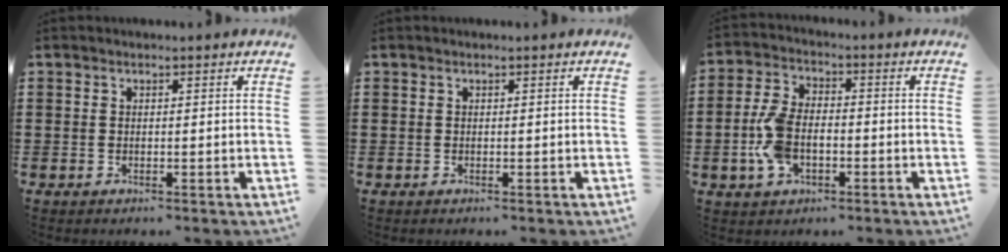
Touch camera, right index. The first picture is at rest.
{"total": 0.0}
{"total": 7.5, "force": [-1.7, 4.3, 5.9], "torque": [-0.144, 0.000, -0.039]}